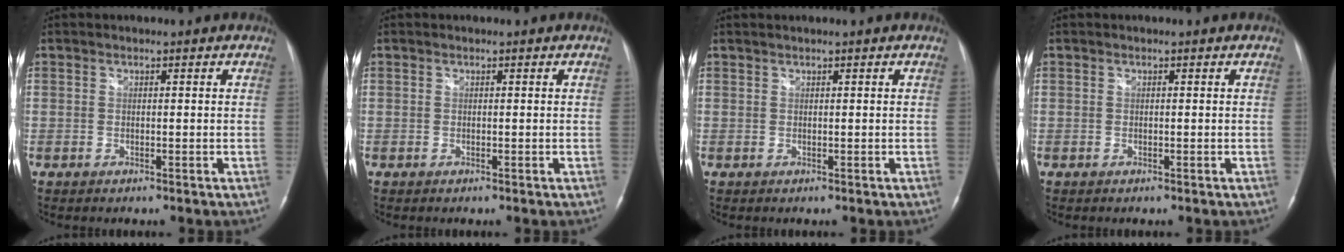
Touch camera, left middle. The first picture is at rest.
{"total": 0.0}
{"total": 0.8, "force": [0.7, -0.2, 0.3], "torque": [-0.008, 0.010, 0.017]}
{"total": 0.0}